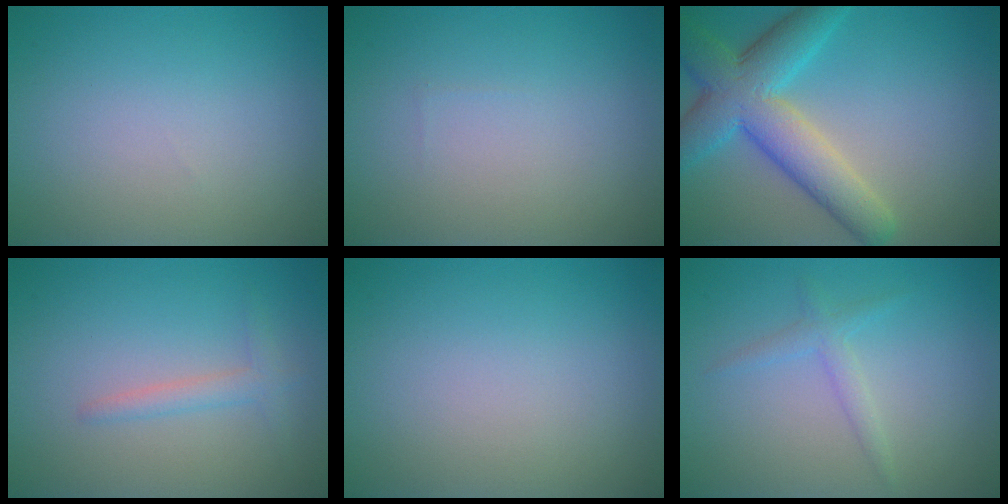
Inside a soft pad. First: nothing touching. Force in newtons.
{"total": 0.0}
{"total": 7.6, "press": 7.6, "slide": 0.3}
{"total": 1.6, "press": 1.6, "slide": 0.1}
{"total": 0.0}
{"total": 1.5, "press": 1.5, "slide": 0.1}